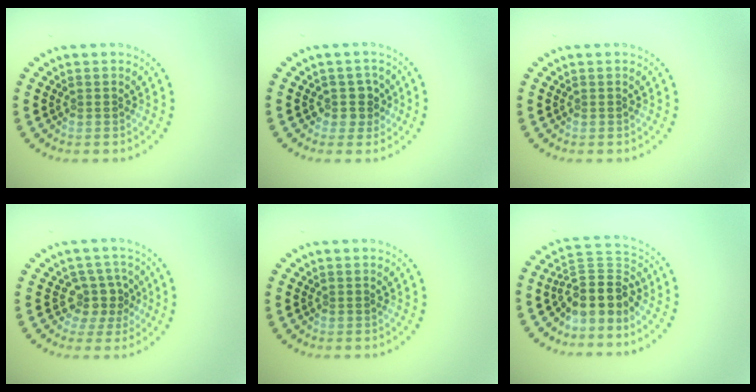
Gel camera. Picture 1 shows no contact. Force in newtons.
{"total": 1.9, "press": 1.6, "slide": 0.9}
{"total": 0.0}
{"total": 2.8, "press": 2.2, "slide": 1.8}
{"total": 0.0}
{"total": 4.4, "press": 3.4, "slide": 2.8}